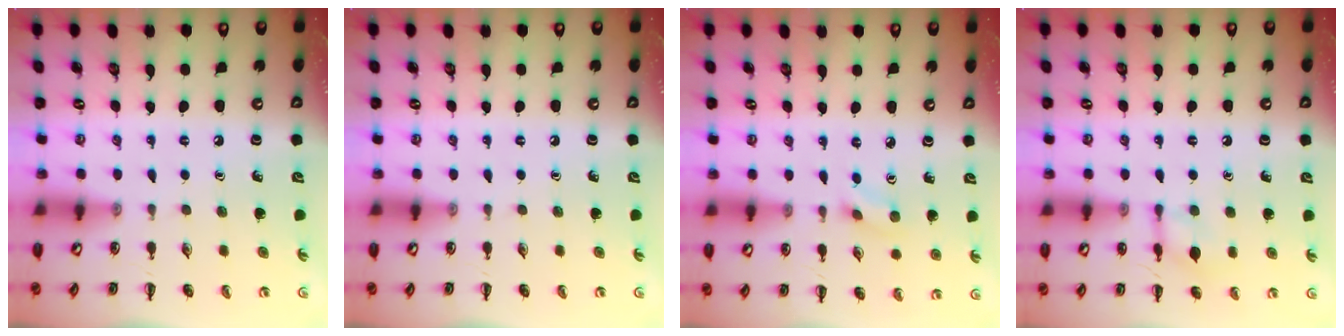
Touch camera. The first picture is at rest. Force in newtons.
{"total": 0.0}
{"total": 2.7, "press": 2.5, "slide": 1.0}
{"total": 7.4, "press": 7.4, "slide": 0.2}